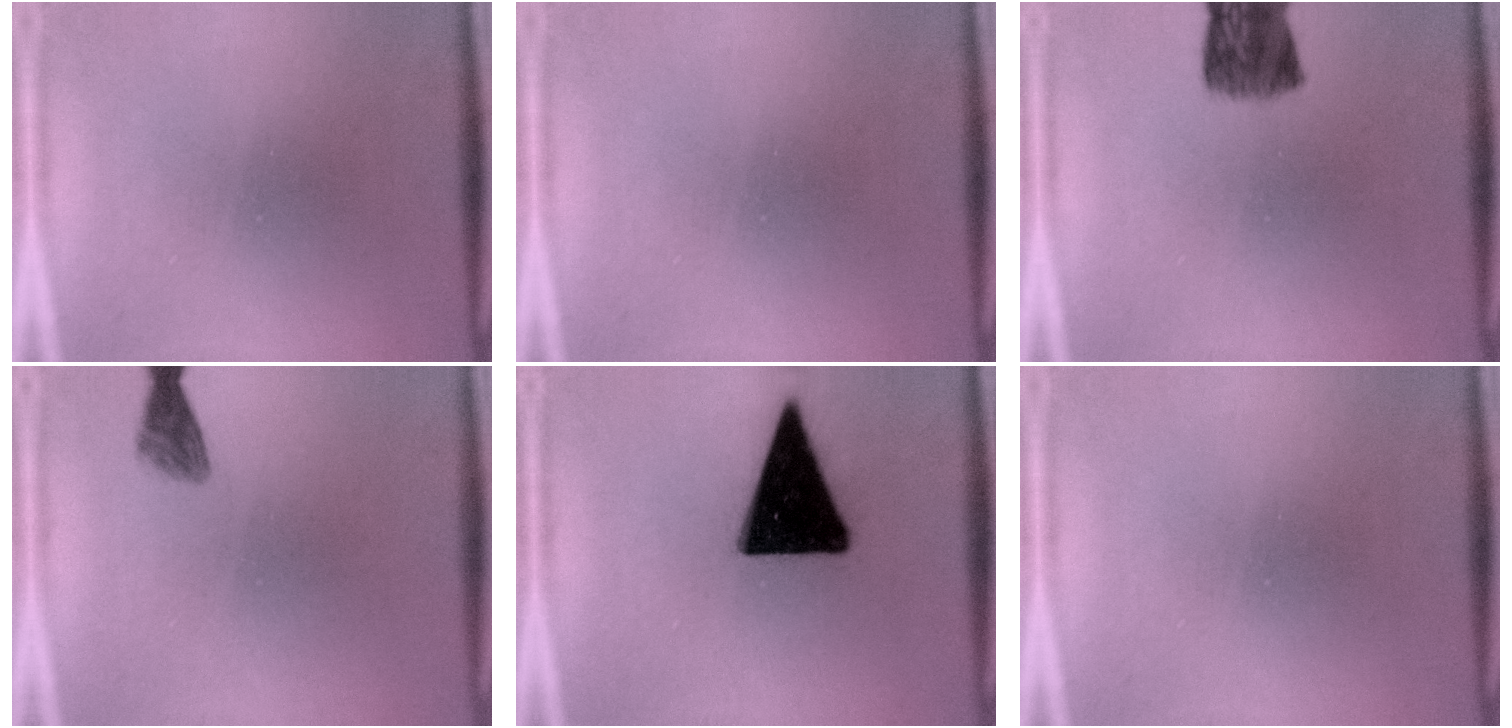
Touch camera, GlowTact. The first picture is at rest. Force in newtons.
{"total": 0.0}
{"total": 7.1}
{"total": 1.9}
{"total": 19.1}
{"total": 0.0}